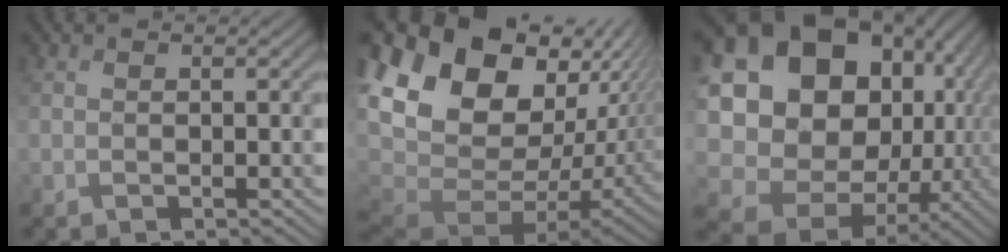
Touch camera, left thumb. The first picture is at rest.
{"total": 18.3, "force": [4.1, 13.6, 11.5], "torque": [-0.272, 0.001, 0.120]}
{"total": 20.9, "force": [1.3, 17.6, 11.2], "torque": [-0.259, -0.025, 0.048]}